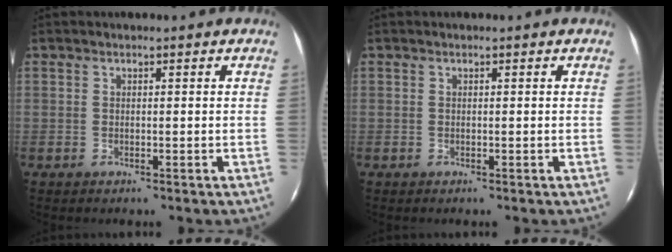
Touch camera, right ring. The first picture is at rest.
{"total": 0.0}